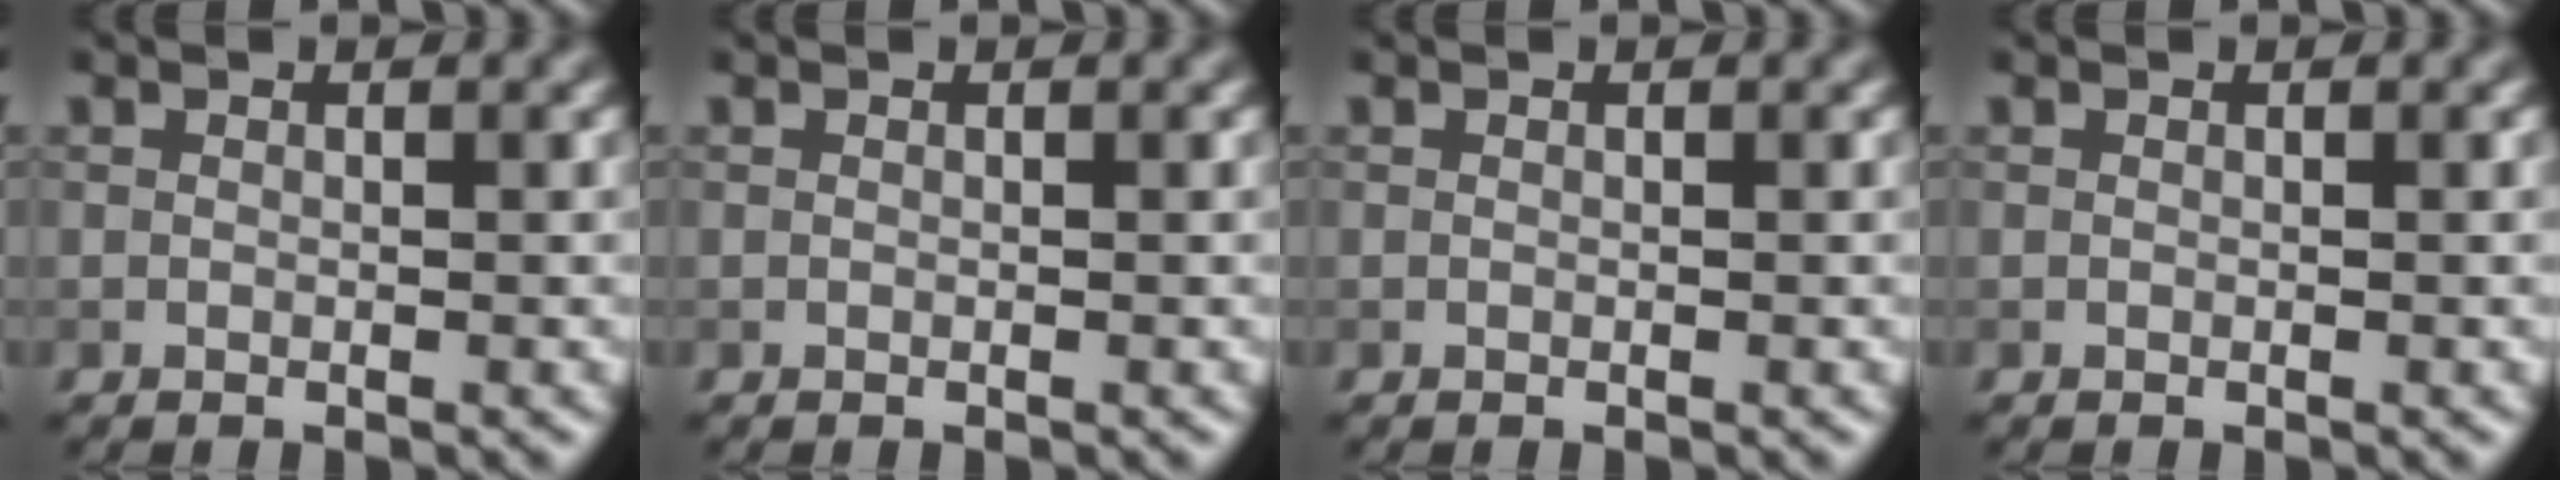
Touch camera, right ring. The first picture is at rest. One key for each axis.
{"total": 0.0}
{"total": 0.0}
{"total": 0.0}